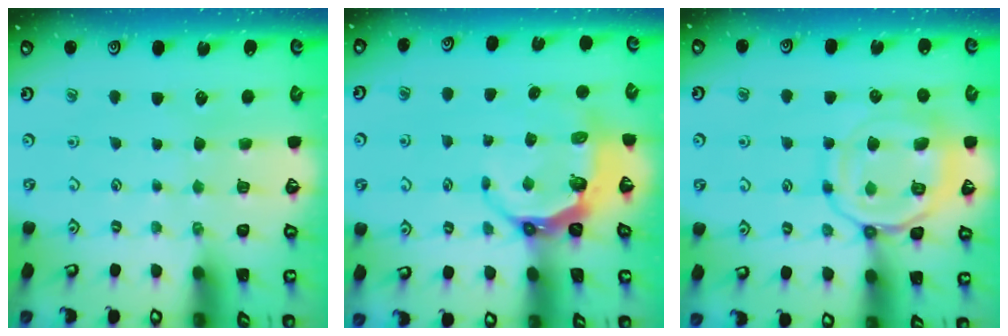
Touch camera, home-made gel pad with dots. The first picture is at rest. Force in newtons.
{"total": 7.1, "press": 6.1, "slide": 3.6}
{"total": 14.3, "press": 14.2, "slide": 1.4}